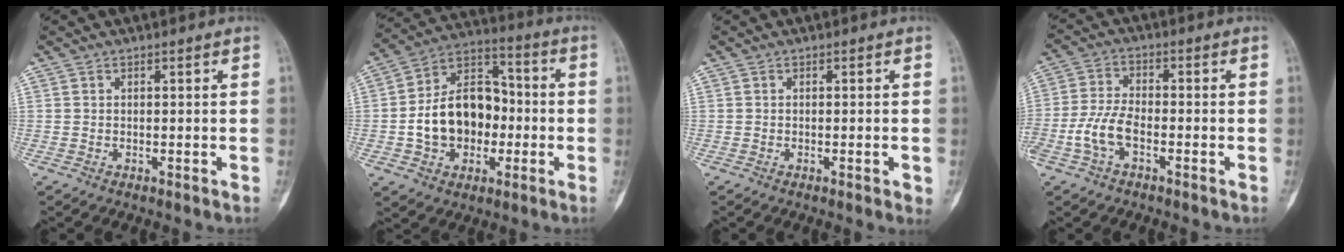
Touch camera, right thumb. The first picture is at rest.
{"total": 16.9, "force": [-2.3, 12.3, 11.4], "torque": [-0.153, 0.043, -0.039]}
{"total": 1.6, "force": [-0.4, 0.5, 1.5], "torque": [-0.014, -0.003, -0.005]}
{"total": 7.2, "force": [-2.7, 3.9, 5.4], "torque": [-0.117, 0.022, -0.061]}